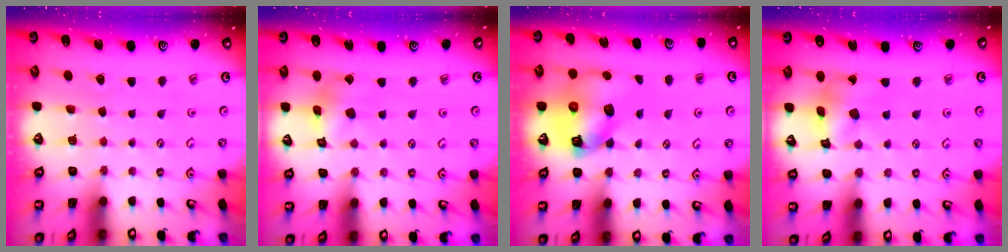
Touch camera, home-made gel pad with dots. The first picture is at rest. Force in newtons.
{"total": 6.9, "press": 6.9, "slide": 0.6}
{"total": 12.5, "press": 12.4, "slide": 1.8}
{"total": 10.8, "press": 10.7, "slide": 1.1}